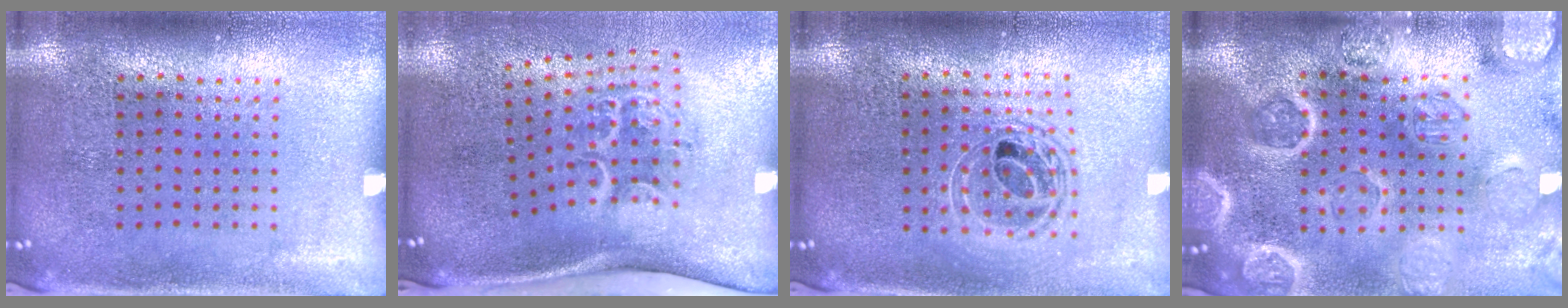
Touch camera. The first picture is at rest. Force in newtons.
{"total": 2.2, "press": 1.3, "slide": 1.8}
{"total": 1.6, "press": 1.4, "slide": 0.9}
{"total": 4.3, "press": 3.9, "slide": 1.8}